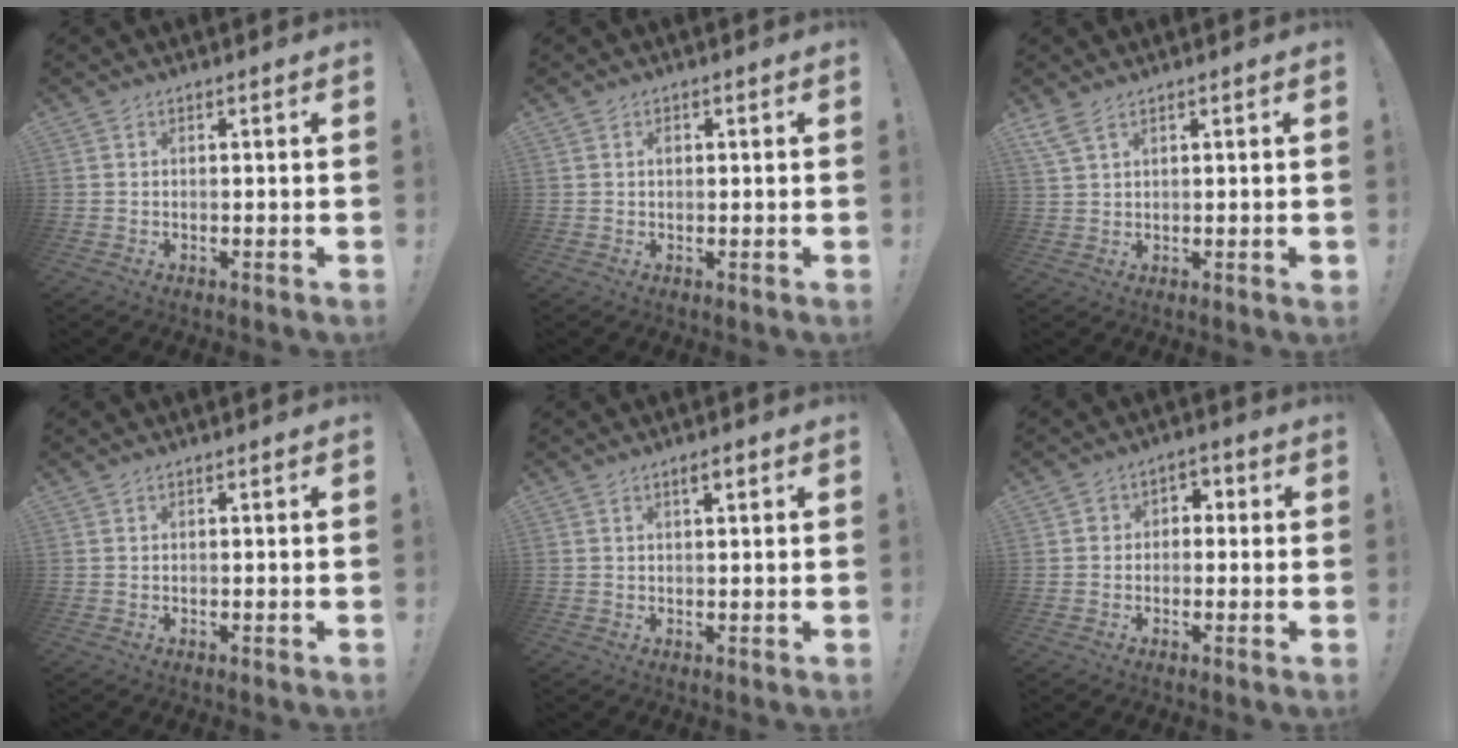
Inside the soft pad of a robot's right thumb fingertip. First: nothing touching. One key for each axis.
{"total": 0.9, "fx": 0.1, "fy": 0.8, "fz": 0.5, "tx": -0.003, "ty": 0.001, "tz": 0.000}
{"total": 4.0, "fx": 2.4, "fy": 1.1, "fz": 3.1, "tx": -0.062, "ty": -0.004, "tz": 0.047}
{"total": 0.0}
{"total": 2.4, "fx": 1.4, "fy": 0.6, "fz": 1.8, "tx": -0.030, "ty": -0.001, "tz": 0.022}
{"total": 4.2, "fx": -1.4, "fy": 3.7, "fz": 1.3, "tx": -0.010, "ty": 0.019, "tz": -0.028}